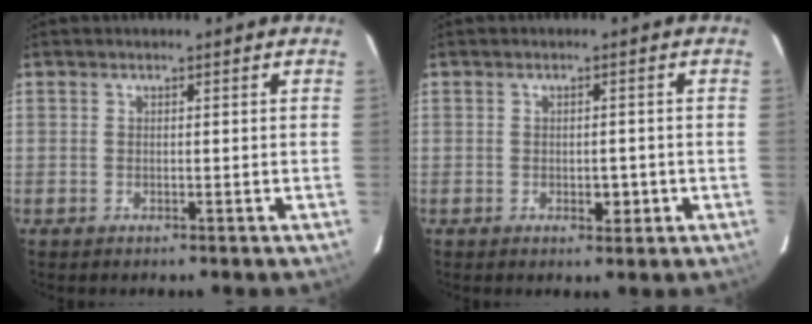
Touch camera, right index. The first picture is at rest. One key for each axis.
{"total": 2.3, "fx": -0.7, "fy": 1.2, "fz": 1.9, "tx": -0.027, "ty": 0.001, "tz": -0.002}